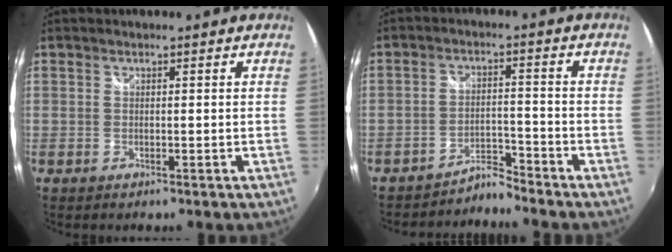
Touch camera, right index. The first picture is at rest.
{"total": 4.1, "force": [-4.0, -0.3, -0.3], "torque": [0.002, 0.009, -0.075]}